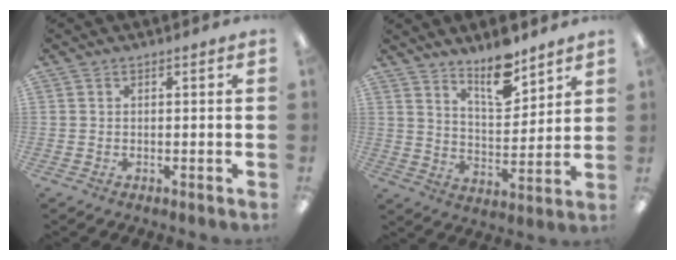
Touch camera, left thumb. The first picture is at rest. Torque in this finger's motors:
{"motor_torque": [0.22, 0.20, 0.04, -0.26, 0.12]}